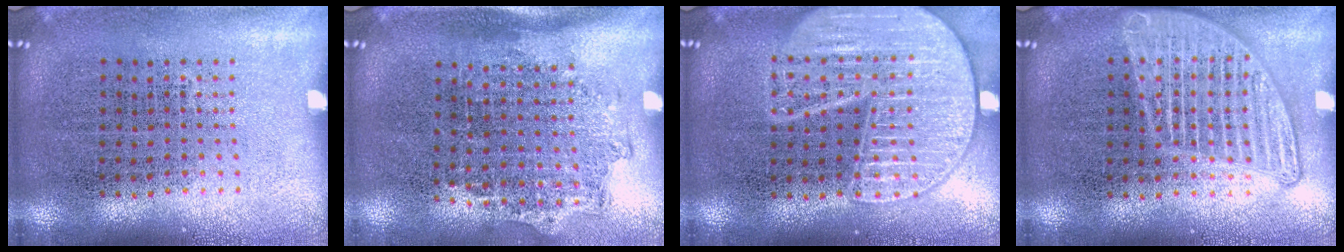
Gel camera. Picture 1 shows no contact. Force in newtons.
{"total": 1.2, "press": 0.9, "slide": 0.8}
{"total": 3.4, "press": 3.4, "slide": 0.3}
{"total": 2.8, "press": 2.8, "slide": 0.3}